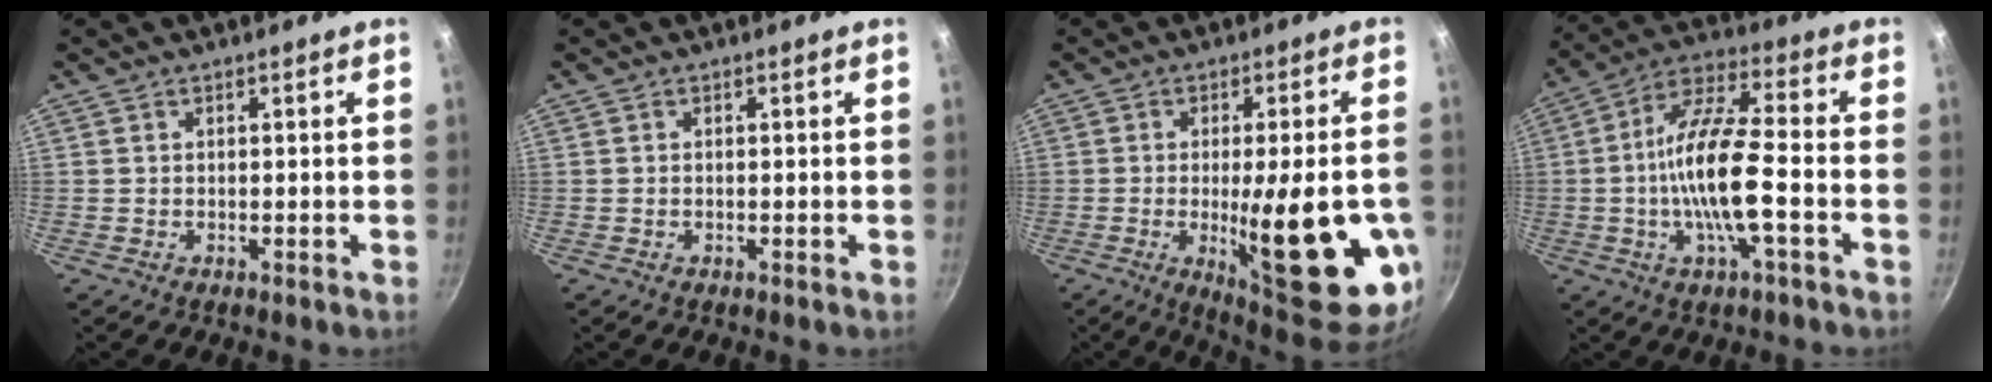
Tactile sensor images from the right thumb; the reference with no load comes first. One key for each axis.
{"total": 0.0}
{"total": 23.8, "fx": -5.2, "fy": 6.4, "fz": 22.3, "tx": -0.272, "ty": -0.013, "tz": -0.060}
{"total": 14.8, "fx": -2.9, "fy": 3.8, "fz": 14.0, "tx": -0.264, "ty": 0.031, "tz": -0.066}